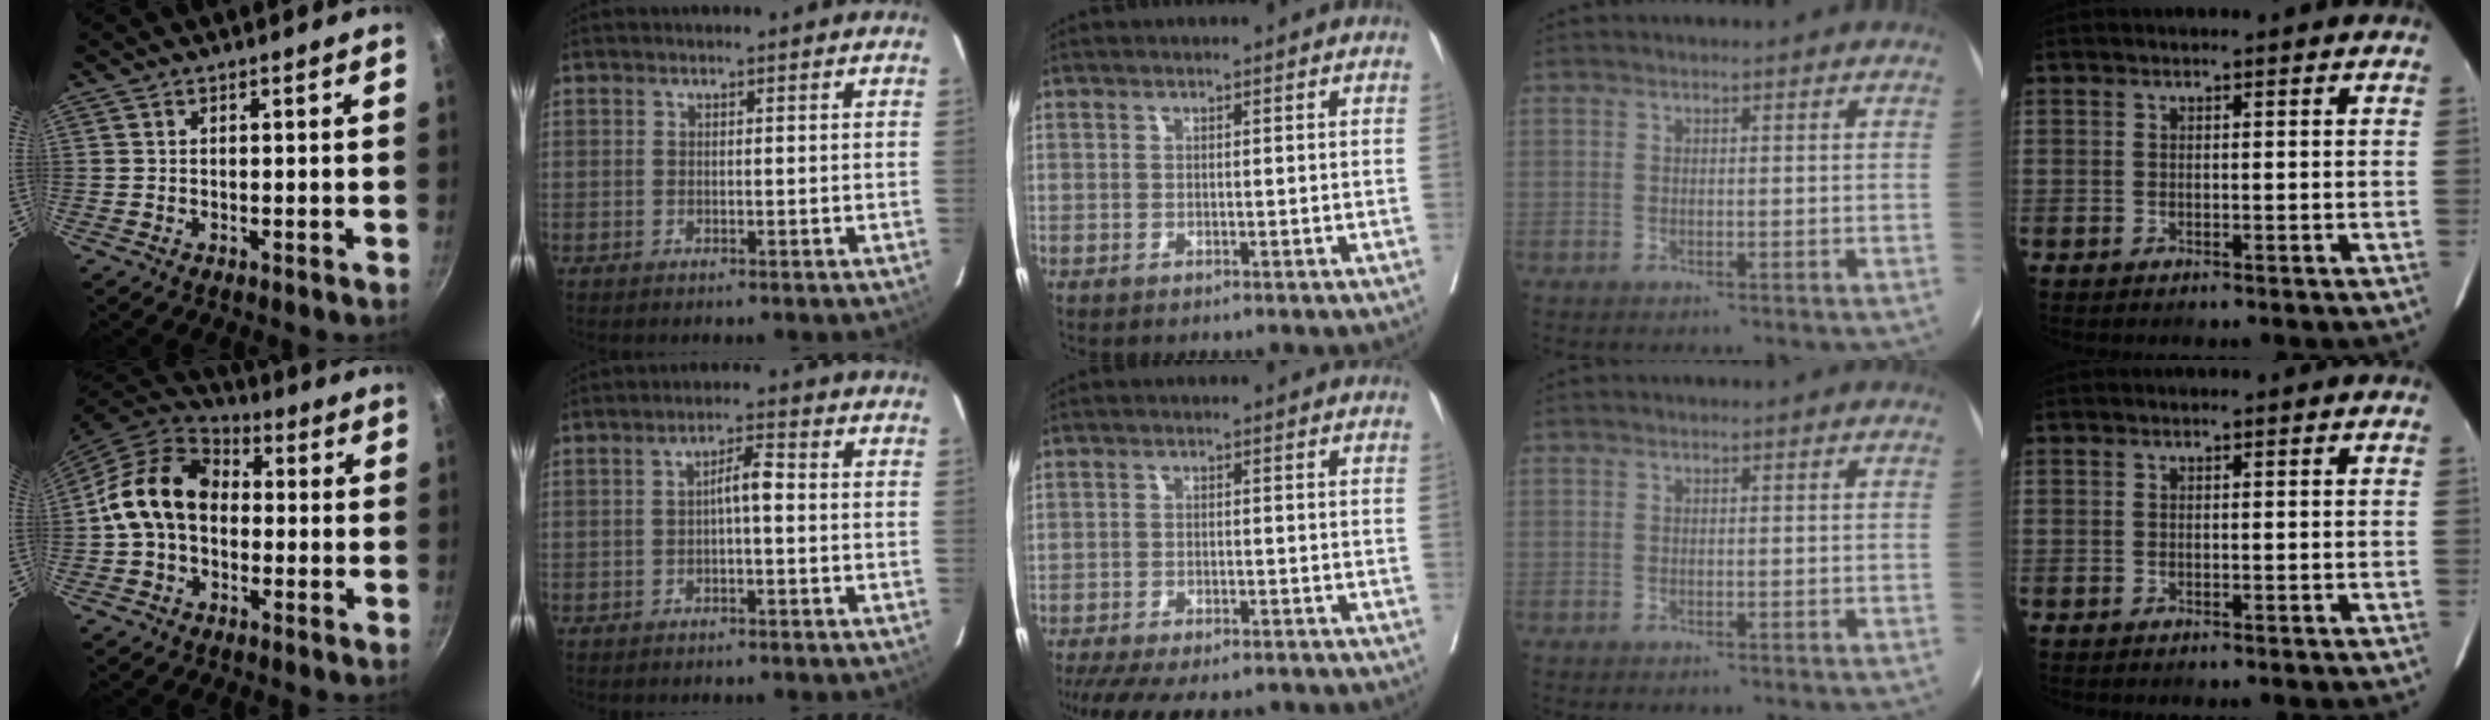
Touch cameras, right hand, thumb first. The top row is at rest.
{"thumb": {"total": 14.5, "force": [-0.7, 10.7, 9.8], "torque": [-0.168, 0.036, -0.025]}, "index": {"total": 3.7, "force": [-0.2, 0.8, 3.6], "torque": [-0.063, 0.014, -0.002]}, "middle": {"total": 14.9, "force": [-12.8, 4.0, 6.4], "torque": [-0.144, -0.020, -0.174]}}